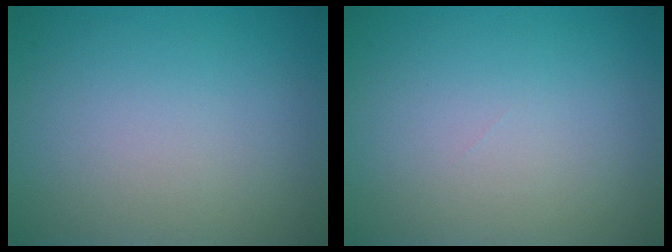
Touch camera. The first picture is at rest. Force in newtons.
{"total": 0.0}